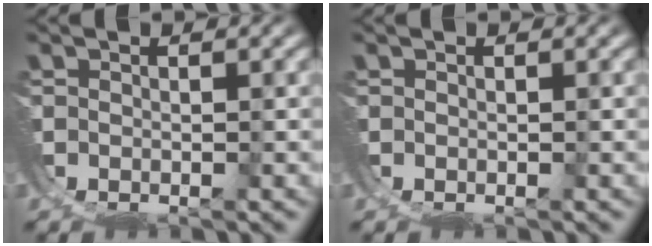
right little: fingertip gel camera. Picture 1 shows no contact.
{"total": 0.0}